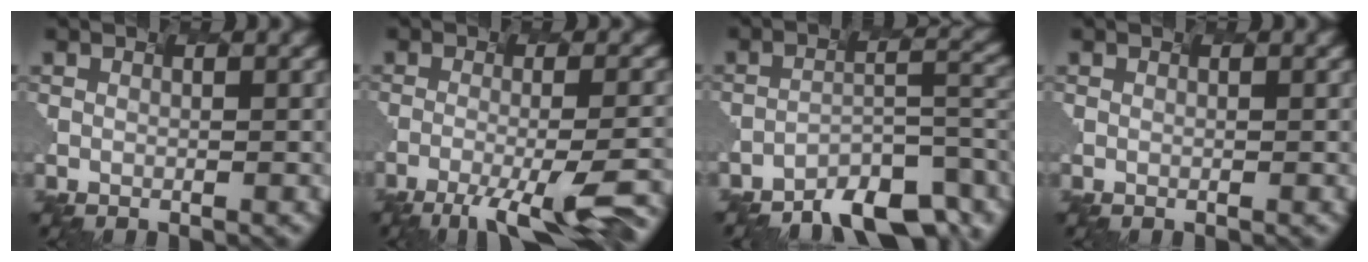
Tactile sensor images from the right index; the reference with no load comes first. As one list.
[{"total": 10.6, "force": [-5.8, 2.6, 8.5], "torque": [-0.116, -0.011, -0.071]}, {"total": 7.1, "force": [-5.9, 1.6, 3.5], "torque": [-0.049, 0.007, -0.087]}, {"total": 0.0}]